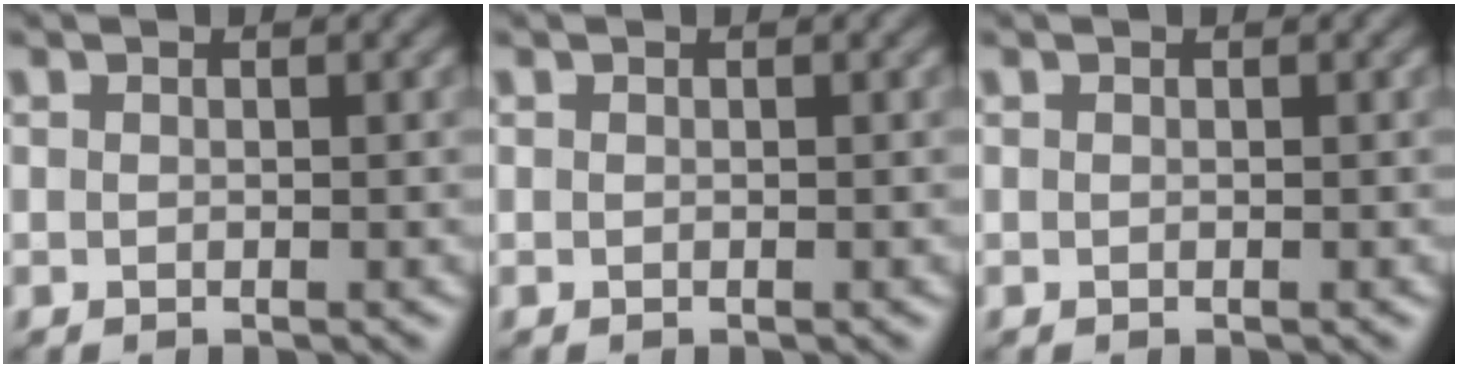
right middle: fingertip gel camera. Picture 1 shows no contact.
{"total": 0.0}
{"total": 0.0}